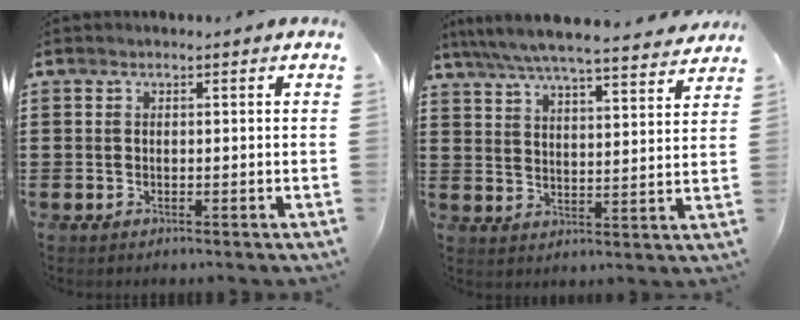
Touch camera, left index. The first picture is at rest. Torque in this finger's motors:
{"motor_torque": [0.89, -0.73, 0.79, 0.21]}